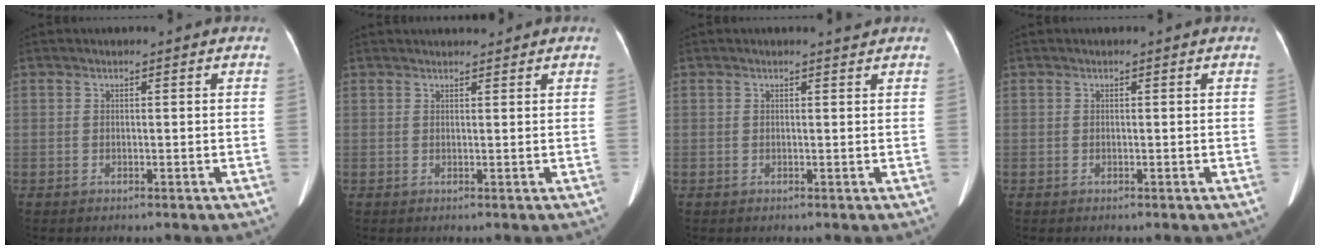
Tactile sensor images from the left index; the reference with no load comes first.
{"total": 3.2, "force": [3.1, 0.4, 0.9], "torque": [-0.008, 0.019, 0.045]}
{"total": 0.9, "force": [0.8, -0.4, 0.0], "torque": [-0.009, -0.009, 0.014]}
{"total": 0.0}